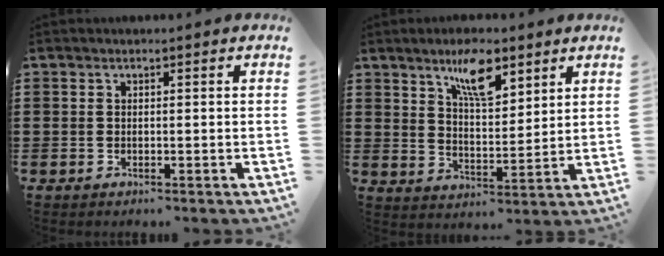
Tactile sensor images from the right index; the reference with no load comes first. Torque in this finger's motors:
{"motor_torque": [0.26, 0.19, 0.23, 0.10]}